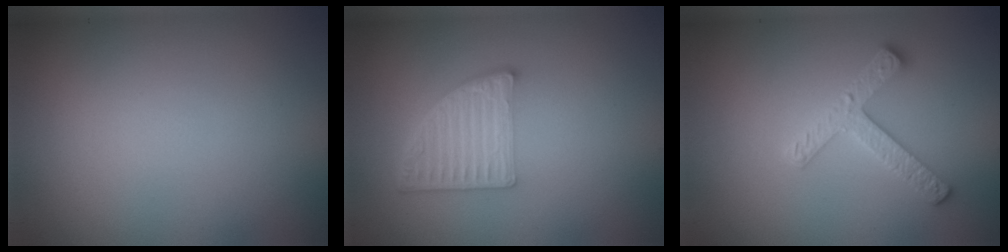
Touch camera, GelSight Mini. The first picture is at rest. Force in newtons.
{"total": 4.8, "press": 3.3, "slide": 3.5}
{"total": 2.9, "press": 2.9, "slide": 0.5}